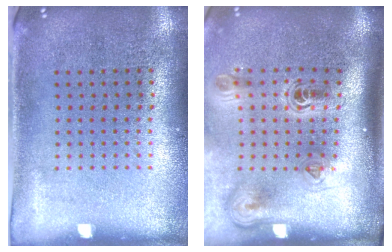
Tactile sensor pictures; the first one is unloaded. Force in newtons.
{"total": 2.3, "press": 1.5, "slide": 1.7}